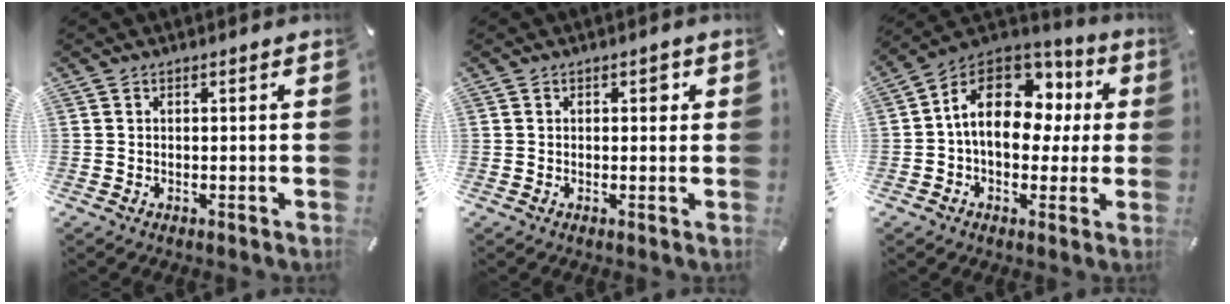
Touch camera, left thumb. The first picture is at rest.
{"total": 1.9, "force": [0.4, 1.2, 1.4], "torque": [-0.006, -0.001, 0.000]}
{"total": 16.5, "force": [3.4, 11.4, 11.4], "torque": [-0.188, -0.012, 0.058]}